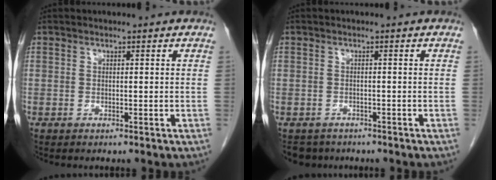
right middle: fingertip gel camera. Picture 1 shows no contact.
{"total": 3.7, "force": [-3.1, 2.0, 0.2], "torque": [-0.005, -0.003, -0.044]}